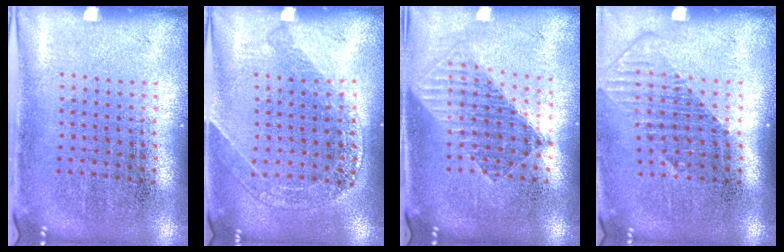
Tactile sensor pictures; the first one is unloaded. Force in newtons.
{"total": 1.4, "press": 1.3, "slide": 0.3}
{"total": 1.5, "press": 1.3, "slide": 0.7}
{"total": 1.4, "press": 1.1, "slide": 0.9}